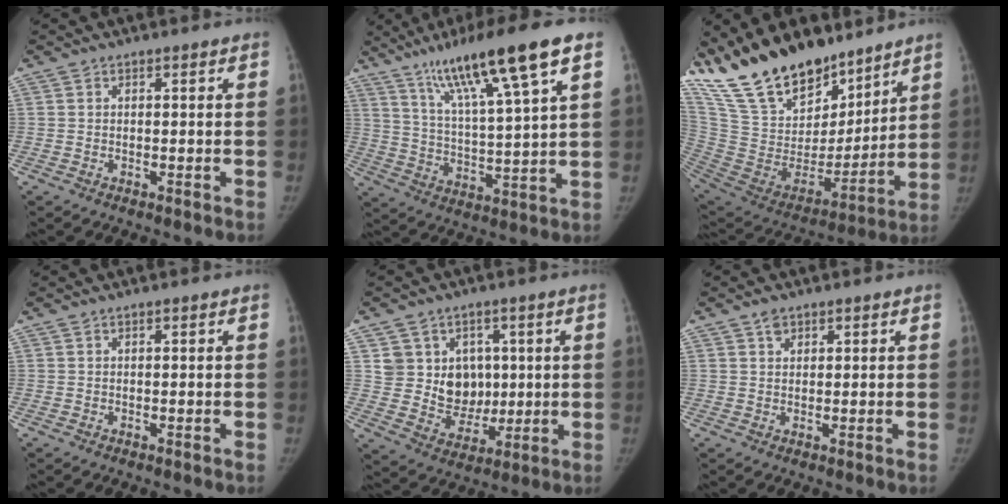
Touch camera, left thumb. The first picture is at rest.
{"total": 17.2, "force": [10.1, 1.4, 13.8], "torque": [-0.233, -0.031, 0.176]}
{"total": 27.6, "force": [21.3, 11.7, 13.0], "torque": [-0.213, -0.084, 0.382]}
{"total": 0.0}
{"total": 10.3, "force": [2.5, 9.4, 3.4], "torque": [-0.002, -0.008, 0.056]}
{"total": 1.9, "force": [1.2, 1.3, 0.8], "torque": [-0.004, -0.005, 0.020]}